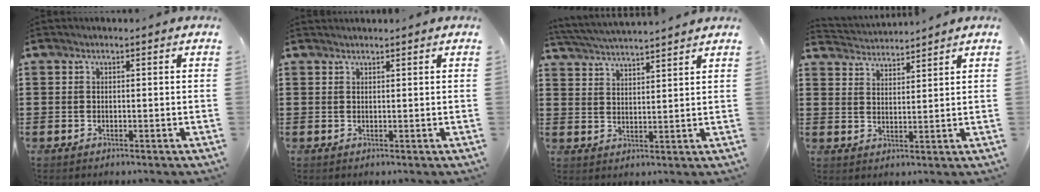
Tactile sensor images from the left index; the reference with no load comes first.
{"total": 0.7, "force": [0.7, 0.0, 0.0], "torque": [-0.002, 0.000, 0.014]}
{"total": 3.8, "force": [3.8, -0.6, 0.4], "torque": [-0.022, -0.020, 0.065]}
{"total": 2.9, "force": [2.8, -0.3, -0.6], "torque": [0.000, -0.014, 0.050]}